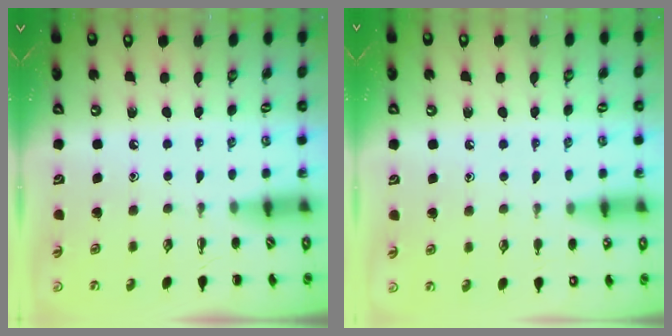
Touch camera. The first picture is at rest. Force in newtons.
{"total": 6.4, "press": 6.0, "slide": 2.1}